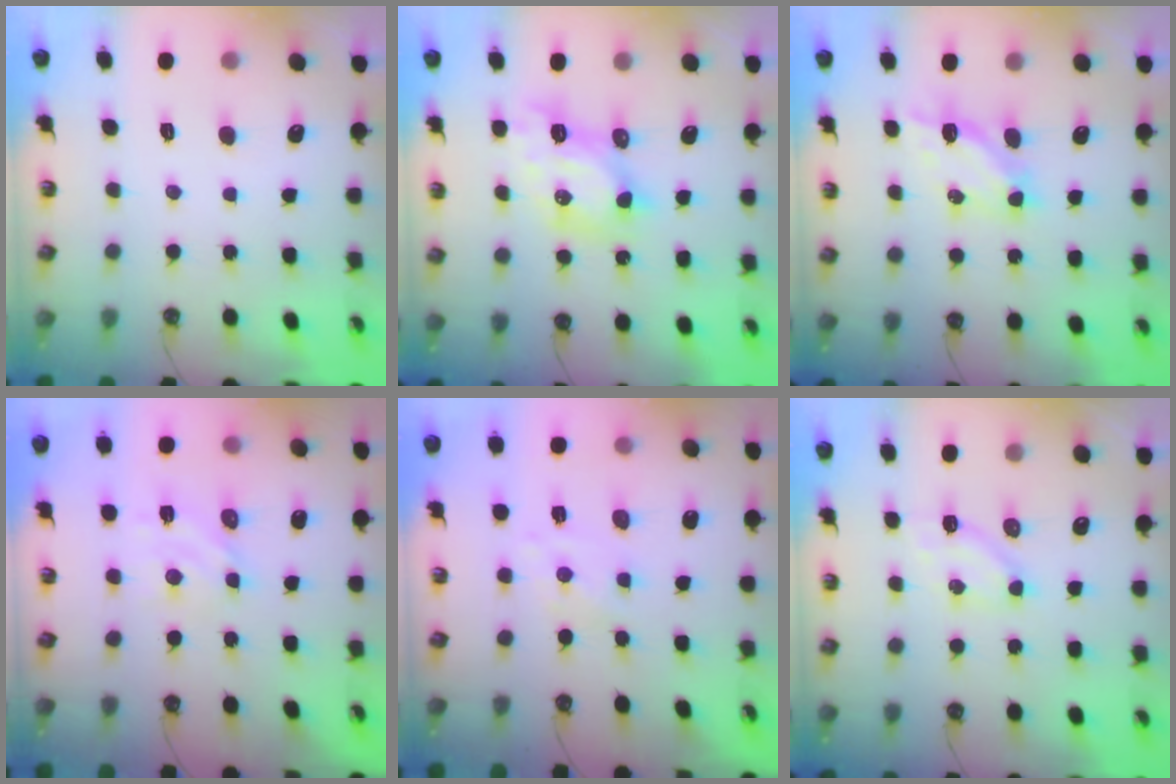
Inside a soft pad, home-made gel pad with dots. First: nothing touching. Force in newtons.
{"total": 7.6, "press": 7.5, "slide": 0.6}
{"total": 5.0, "press": 5.0, "slide": 0.2}
{"total": 6.1, "press": 6.0, "slide": 1.2}
{"total": 2.0, "press": 2.0, "slide": 0.3}
{"total": 5.1, "press": 5.1, "slide": 0.6}